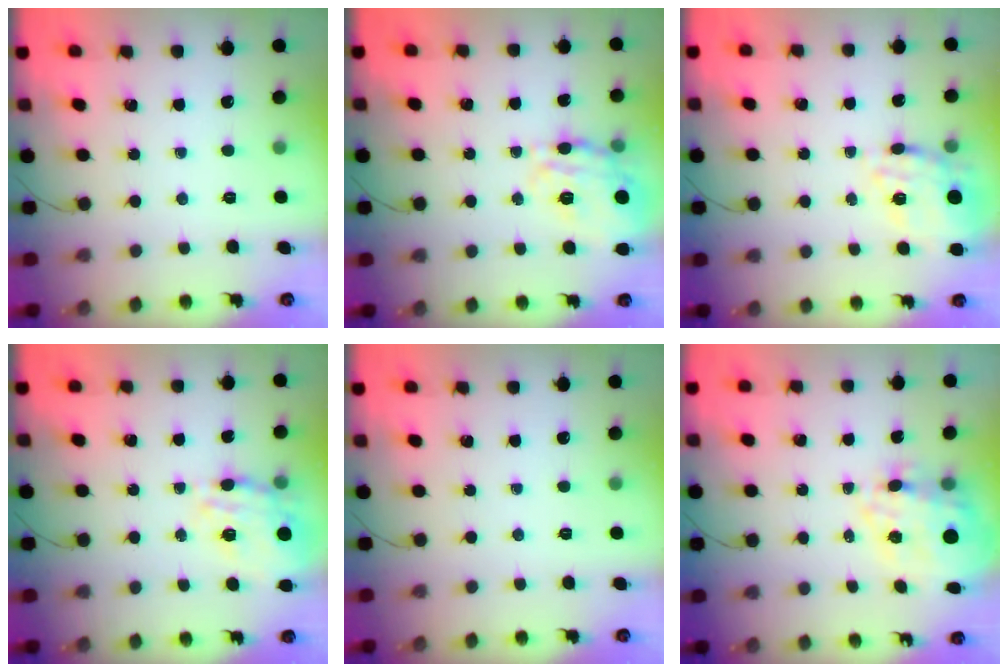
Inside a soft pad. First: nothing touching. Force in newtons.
{"total": 16.9, "press": 16.9, "slide": 1.3}
{"total": 11.4, "press": 10.9, "slide": 3.2}
{"total": 14.3, "press": 14.0, "slide": 2.9}
{"total": 0.0}
{"total": 16.2, "press": 15.7, "slide": 4.0}